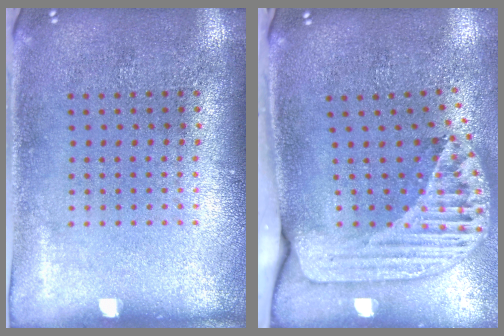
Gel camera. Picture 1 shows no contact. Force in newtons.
{"total": 2.6, "press": 1.8, "slide": 1.9}